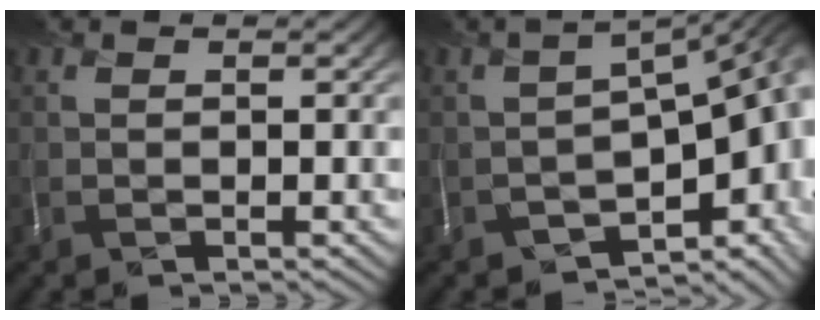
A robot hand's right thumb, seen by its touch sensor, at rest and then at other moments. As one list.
[{"total": 10.4, "force": [-3.4, 4.7, 8.7], "torque": [-0.118, -0.026, -0.029]}]